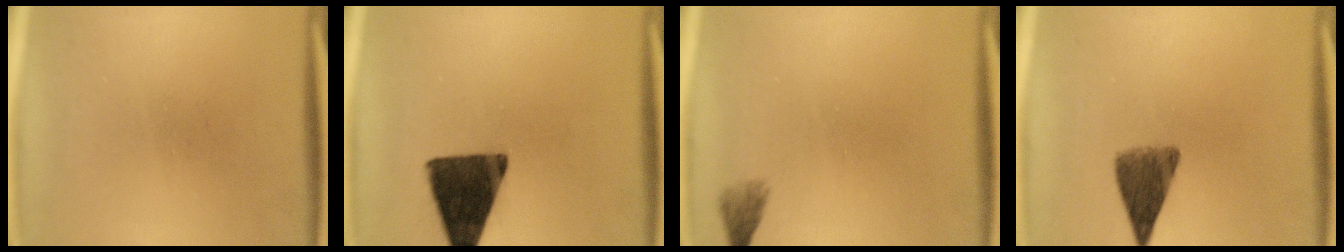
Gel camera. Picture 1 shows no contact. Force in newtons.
{"total": 14.5}
{"total": 1.5}
{"total": 6.4}